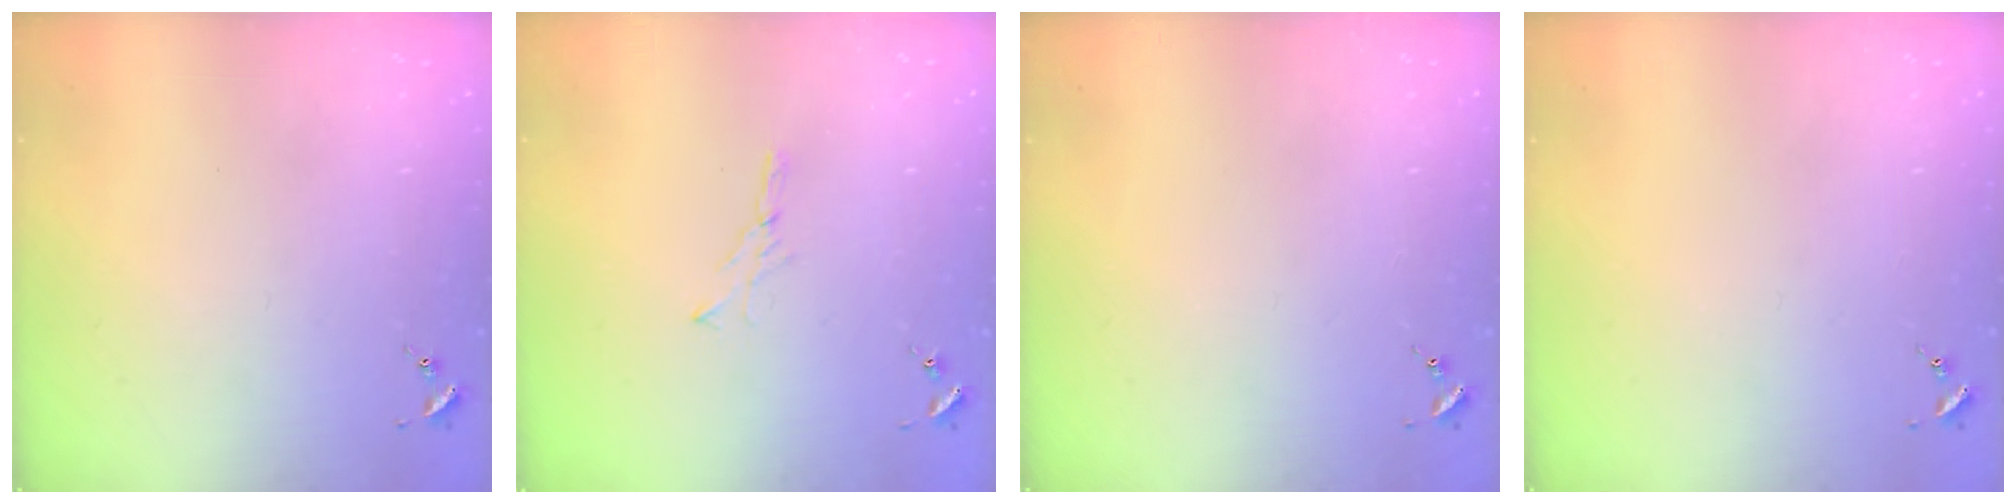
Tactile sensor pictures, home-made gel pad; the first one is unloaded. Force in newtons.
{"total": 3.5, "press": 3.5, "slide": 0.4}
{"total": 0.0}
{"total": 0.0}